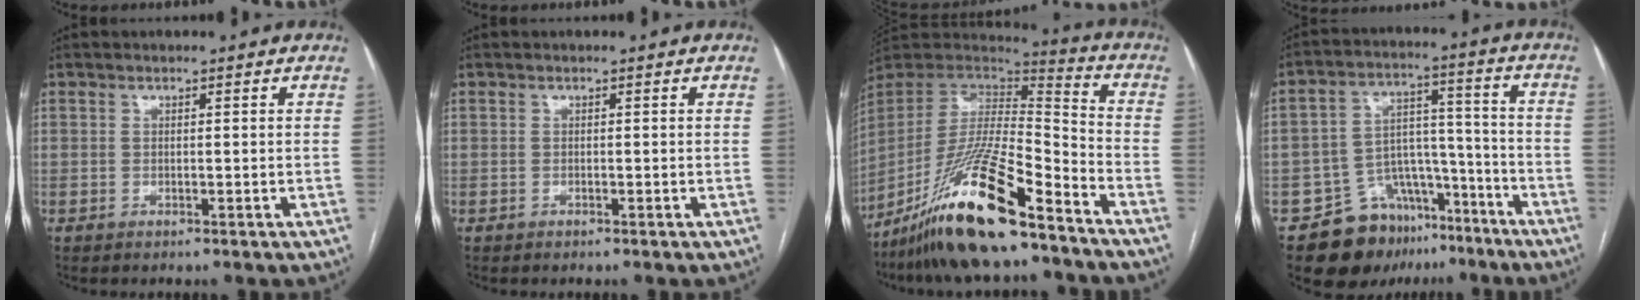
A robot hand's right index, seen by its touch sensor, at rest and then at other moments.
{"total": 0.0}
{"total": 19.9, "force": [-14.3, 2.5, 13.6], "torque": [-0.288, -0.022, -0.265]}
{"total": 13.0, "force": [-9.0, 8.5, 4.0], "torque": [-0.050, 0.063, -0.135]}